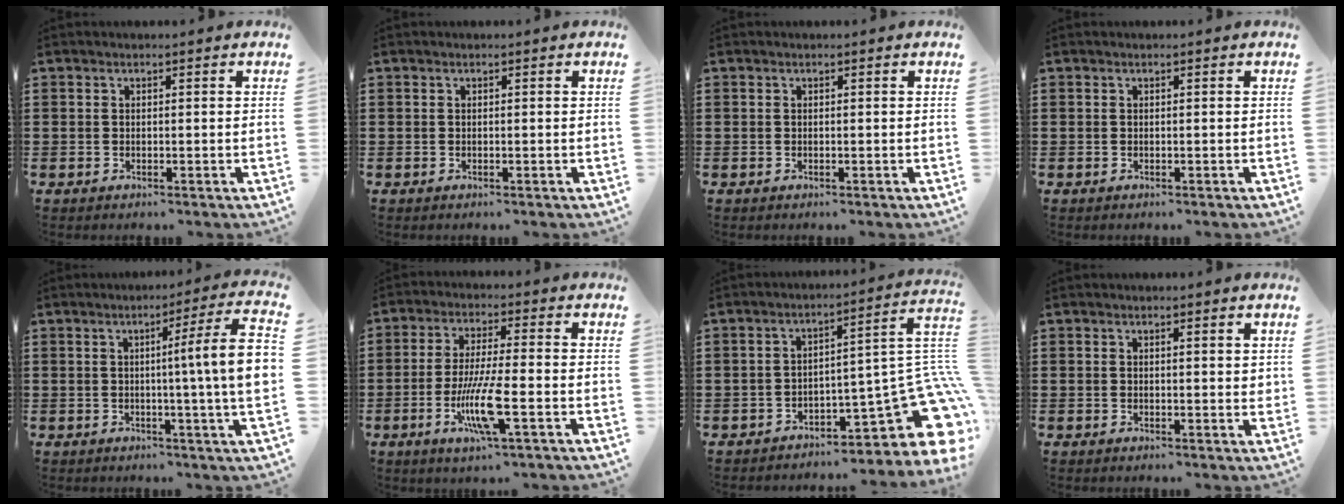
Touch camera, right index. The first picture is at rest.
{"total": 0.0}
{"total": 0.0}
{"total": 0.0}
{"total": 9.3, "force": [0.4, -0.7, 9.2], "torque": [-0.150, -0.015, -0.001]}
{"total": 8.9, "force": [-3.0, 1.3, 8.3], "torque": [-0.169, -0.016, -0.058]}
{"total": 11.2, "force": [-4.5, 4.3, 9.3], "torque": [-0.126, -0.005, -0.072]}
{"total": 0.9, "force": [0.6, 0.2, 0.7], "torque": [-0.014, 0.002, 0.010]}